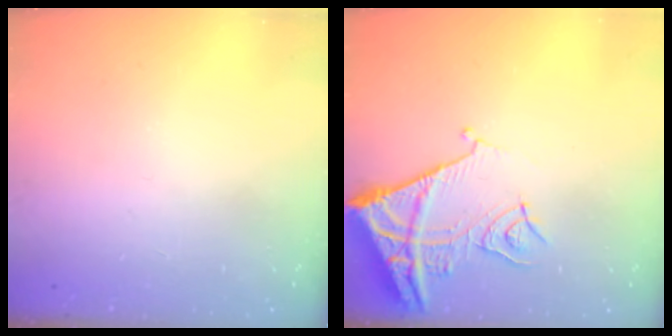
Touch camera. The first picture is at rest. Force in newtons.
{"total": 12.8, "press": 12.7, "slide": 1.6}